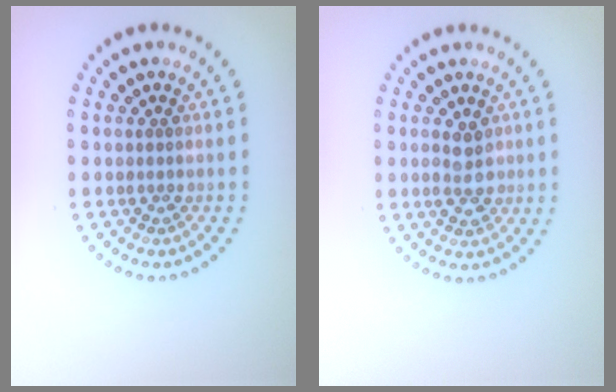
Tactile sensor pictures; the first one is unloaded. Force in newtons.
{"total": 2.4, "press": 2.4, "slide": 0.4}